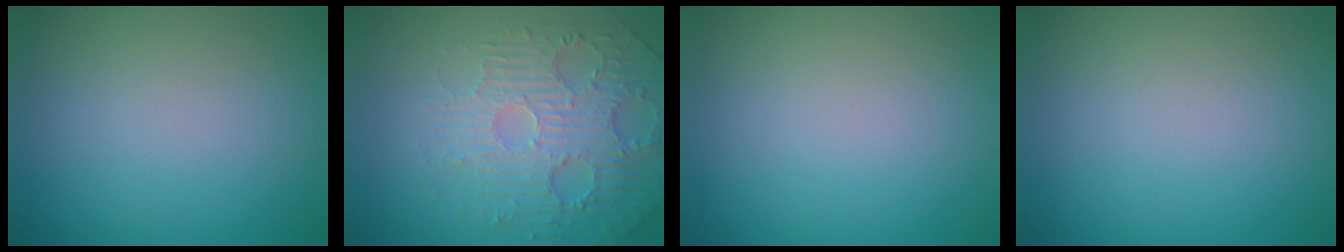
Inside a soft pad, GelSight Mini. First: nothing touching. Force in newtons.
{"total": 5.4, "press": 3.8, "slide": 3.9}
{"total": 0.0}
{"total": 0.0}